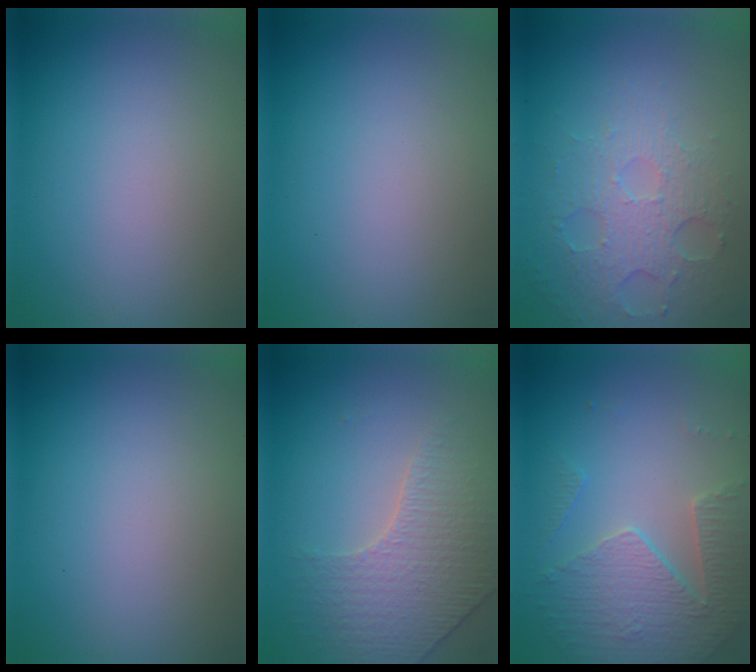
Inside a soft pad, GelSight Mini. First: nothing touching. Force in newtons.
{"total": 0.0}
{"total": 5.1, "press": 3.5, "slide": 3.7}
{"total": 0.0}
{"total": 3.9, "press": 3.2, "slide": 2.2}
{"total": 3.7, "press": 3.5, "slide": 1.1}